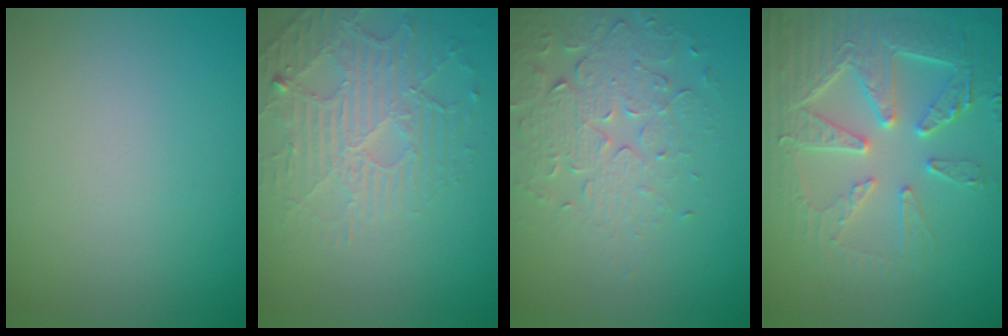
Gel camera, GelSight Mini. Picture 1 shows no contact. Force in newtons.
{"total": 4.7, "press": 3.4, "slide": 3.2}
{"total": 3.8, "press": 3.5, "slide": 1.5}
{"total": 6.7, "press": 5.6, "slide": 3.7}